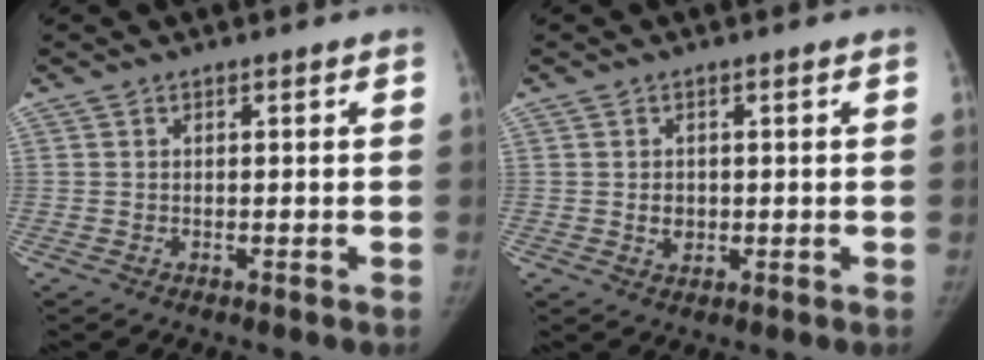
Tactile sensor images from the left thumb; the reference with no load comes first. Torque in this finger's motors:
{"motor_torque": [-0.13, 1.06, 0.41, -0.18, 0.03]}